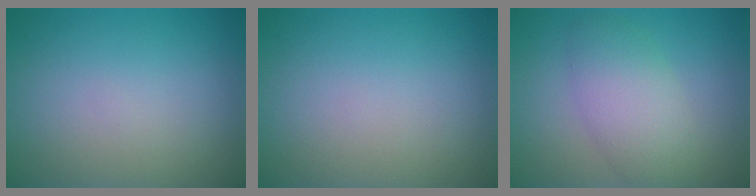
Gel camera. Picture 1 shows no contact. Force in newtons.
{"total": 0.0}
{"total": 4.5, "press": 4.5, "slide": 0.2}